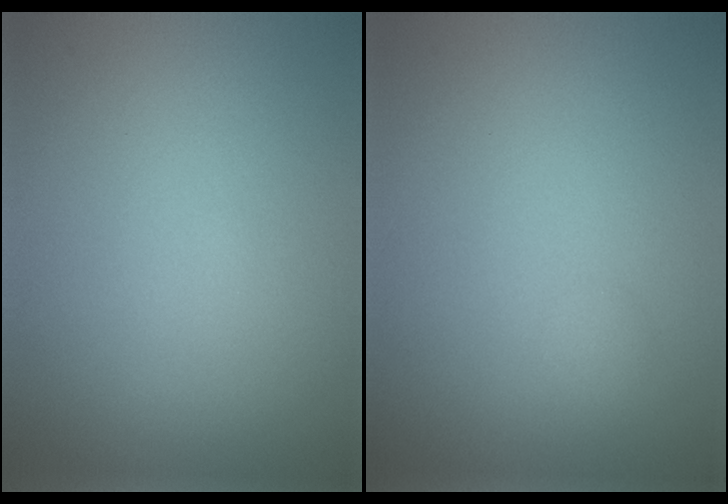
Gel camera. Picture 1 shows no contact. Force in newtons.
{"total": 0.6, "press": 0.6, "slide": 0.0}